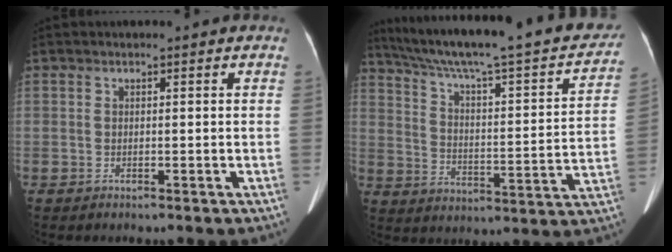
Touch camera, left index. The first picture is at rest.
{"total": 28.2, "force": [23.7, 3.5, 14.8], "torque": [-0.232, -0.014, 0.319]}